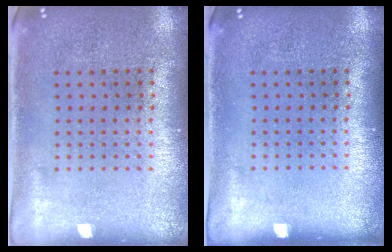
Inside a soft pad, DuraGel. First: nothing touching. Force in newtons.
{"total": 0.0}